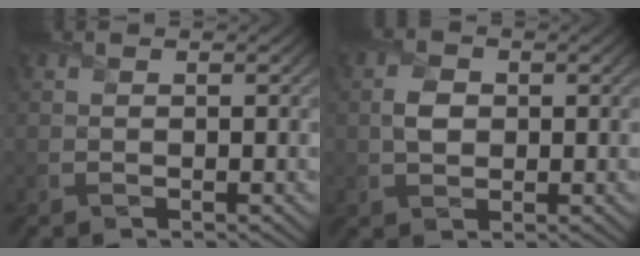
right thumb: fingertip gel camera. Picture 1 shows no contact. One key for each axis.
{"total": 2.8, "fx": 0.3, "fy": 2.1, "fz": 1.8, "tx": -0.044, "ty": 0.001, "tz": 0.002}